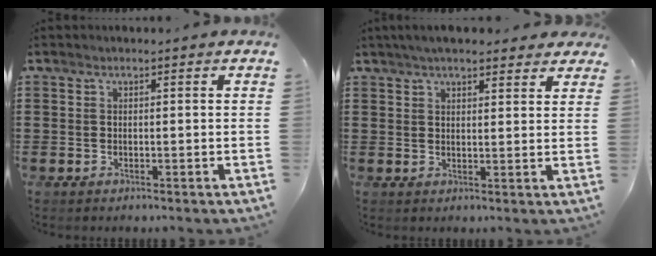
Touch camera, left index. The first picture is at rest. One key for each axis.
{"total": 4.6, "fx": 4.0, "fy": 1.1, "fz": 2.1, "tx": -0.052, "ty": 0.003, "tz": 0.073}